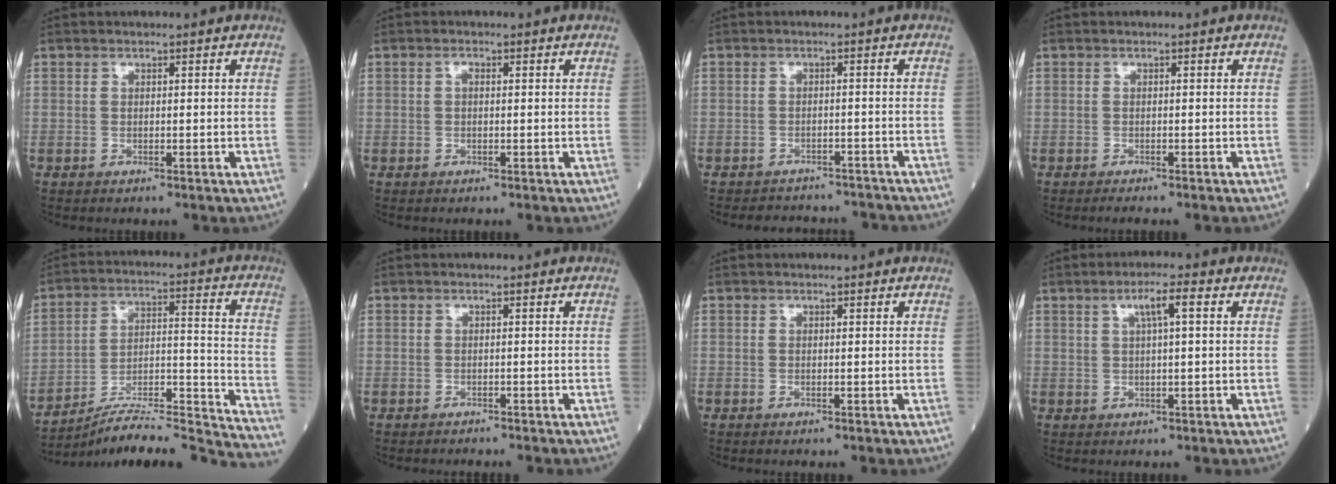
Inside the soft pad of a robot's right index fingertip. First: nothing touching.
{"total": 0.7, "force": [0.1, 0.4, 0.6], "torque": [-0.011, 0.003, -0.001]}
{"total": 8.0, "force": [-7.6, 2.2, 0.8], "torque": [-0.006, 0.012, -0.087]}
{"total": 3.0, "force": [-2.6, 0.0, 1.5], "torque": [-0.016, -0.003, -0.031]}
{"total": 23.2, "force": [-22.1, -0.9, 6.9], "torque": [-0.075, 0.016, -0.328]}
{"total": 1.5, "force": [-1.4, 0.2, 0.2], "torque": [-0.006, -0.001, -0.019]}
{"total": 0.0}
{"total": 4.0, "force": [1.4, 0.3, 3.7], "torque": [-0.068, 0.010, 0.024]}